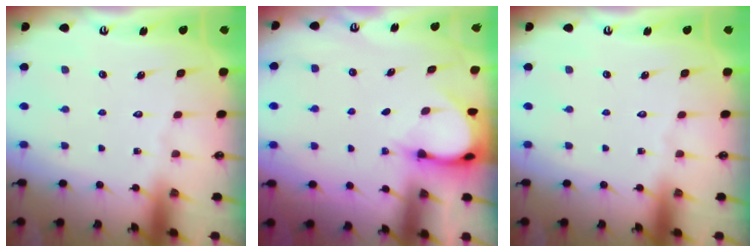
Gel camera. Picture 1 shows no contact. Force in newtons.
{"total": 4.0, "press": 3.9, "slide": 0.3}
{"total": 0.0}